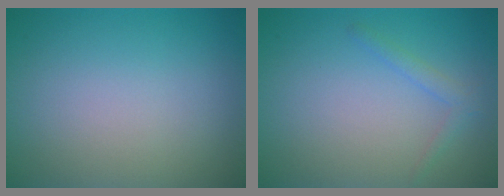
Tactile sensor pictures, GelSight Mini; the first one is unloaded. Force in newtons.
{"total": 1.3, "press": 1.3, "slide": 0.1}